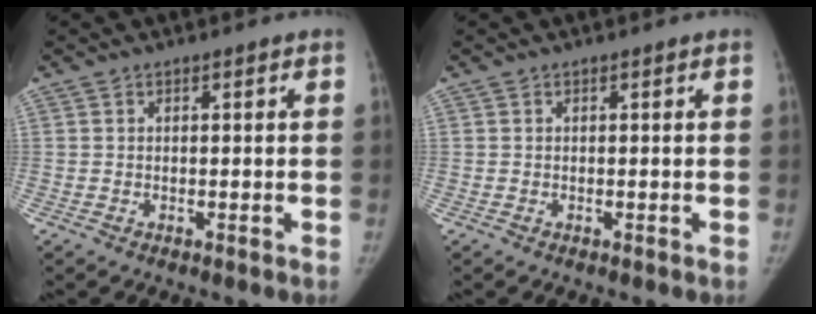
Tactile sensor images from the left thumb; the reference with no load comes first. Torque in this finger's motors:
{"motor_torque": [0.00, 0.00, 0.10, -0.10, 0.00]}